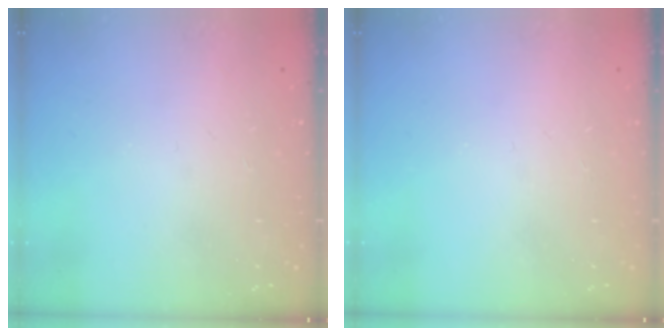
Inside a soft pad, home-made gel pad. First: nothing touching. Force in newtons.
{"total": 0.0}